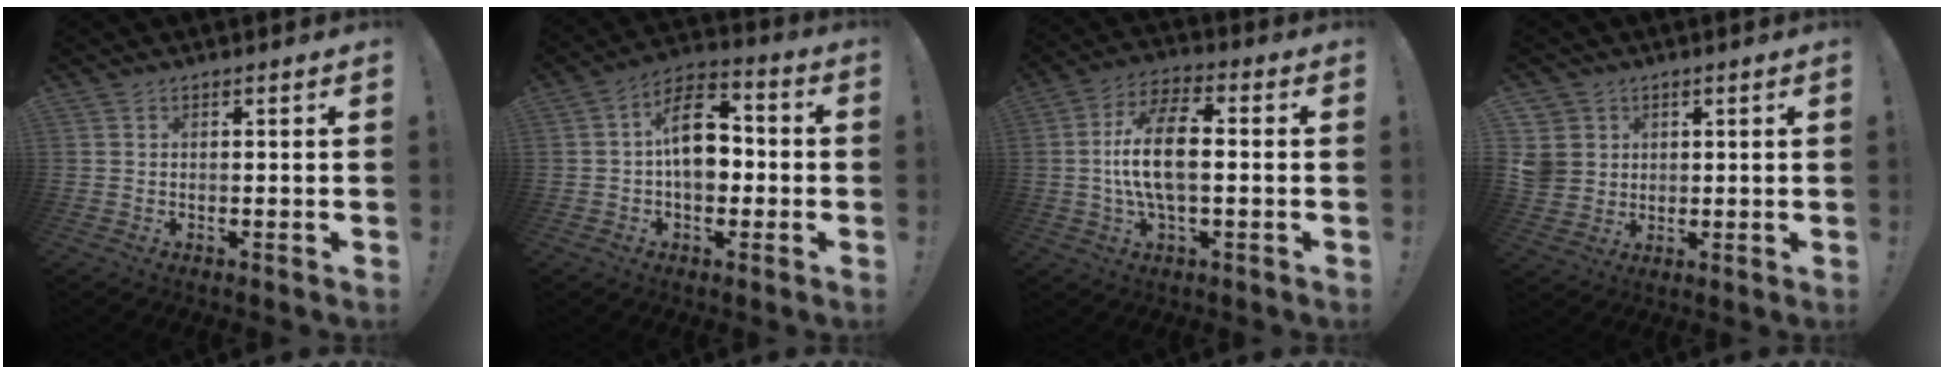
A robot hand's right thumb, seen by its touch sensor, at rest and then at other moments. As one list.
[{"total": 14.6, "force": [0.3, 9.5, 11.0], "torque": [-0.168, 0.021, 0.006]}, {"total": 13.8, "force": [-0.4, 6.0, 12.4], "torque": [-0.233, 0.008, -0.012]}, {"total": 6.9, "force": [1.7, 6.4, 1.8], "torque": [-0.042, -0.009, 0.035]}]